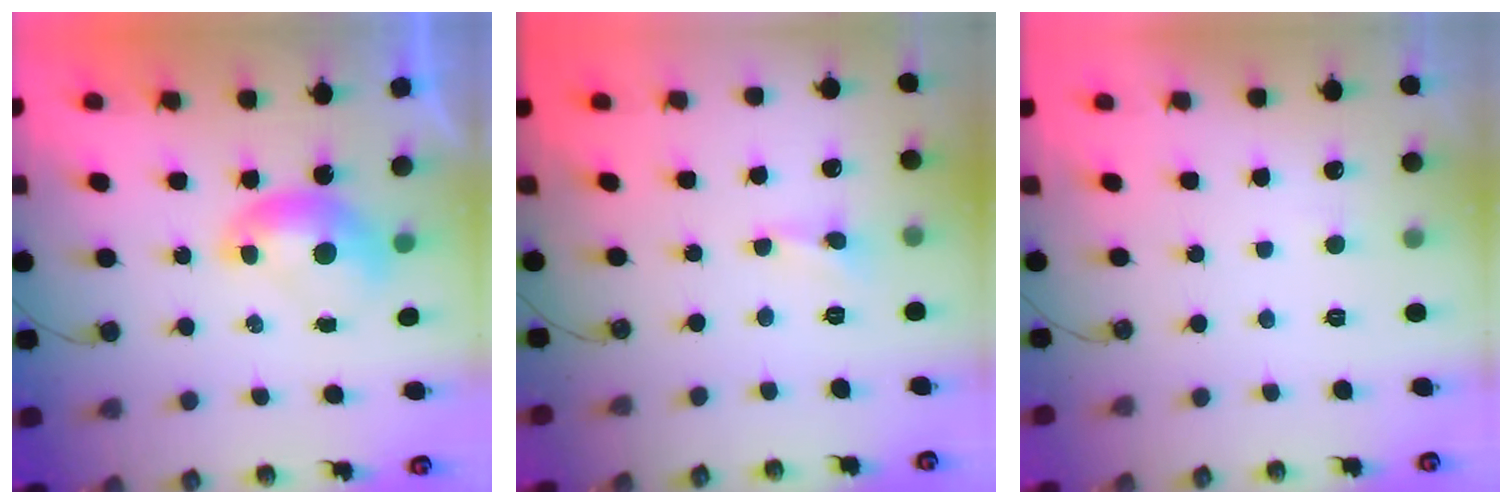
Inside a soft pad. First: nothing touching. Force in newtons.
{"total": 0.0}
{"total": 2.8, "press": 2.8, "slide": 0.4}